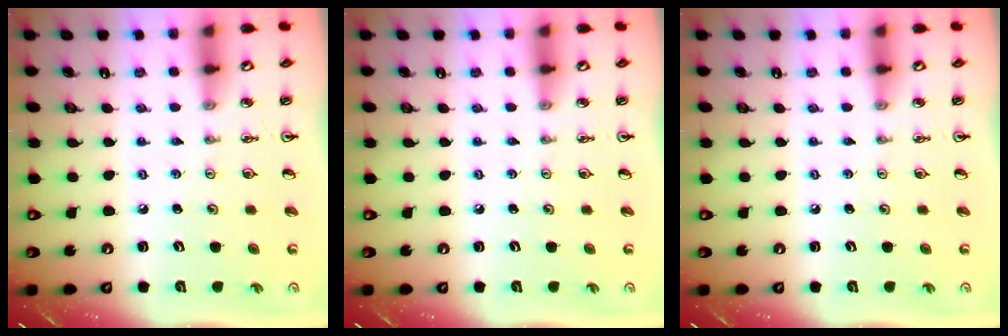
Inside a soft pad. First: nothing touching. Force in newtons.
{"total": 0.0}
{"total": 0.0}